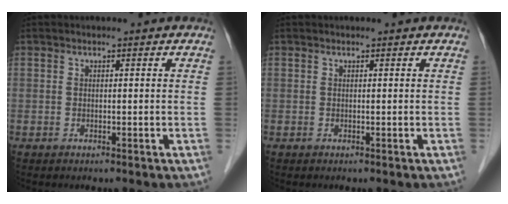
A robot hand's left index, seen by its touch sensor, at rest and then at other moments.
{"total": 0.0}